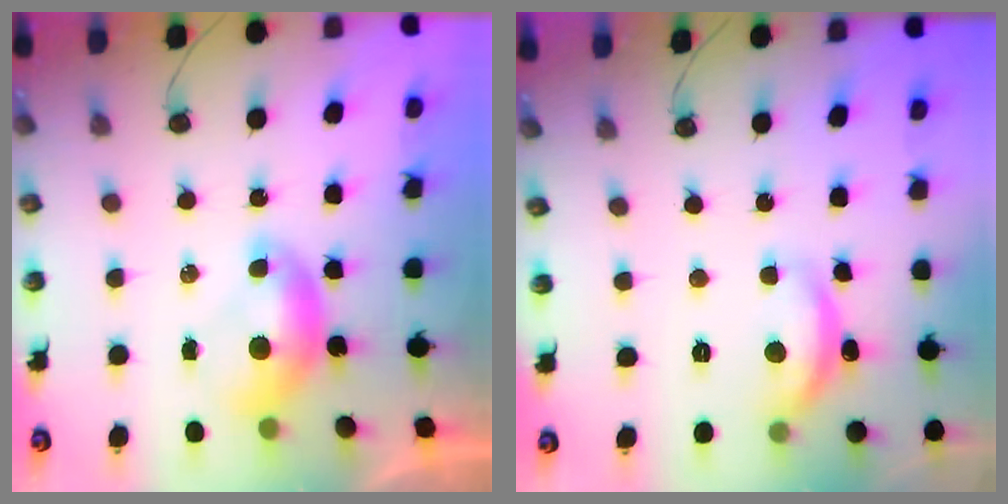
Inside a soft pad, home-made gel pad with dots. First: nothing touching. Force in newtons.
{"total": 6.8, "press": 6.8, "slide": 0.7}